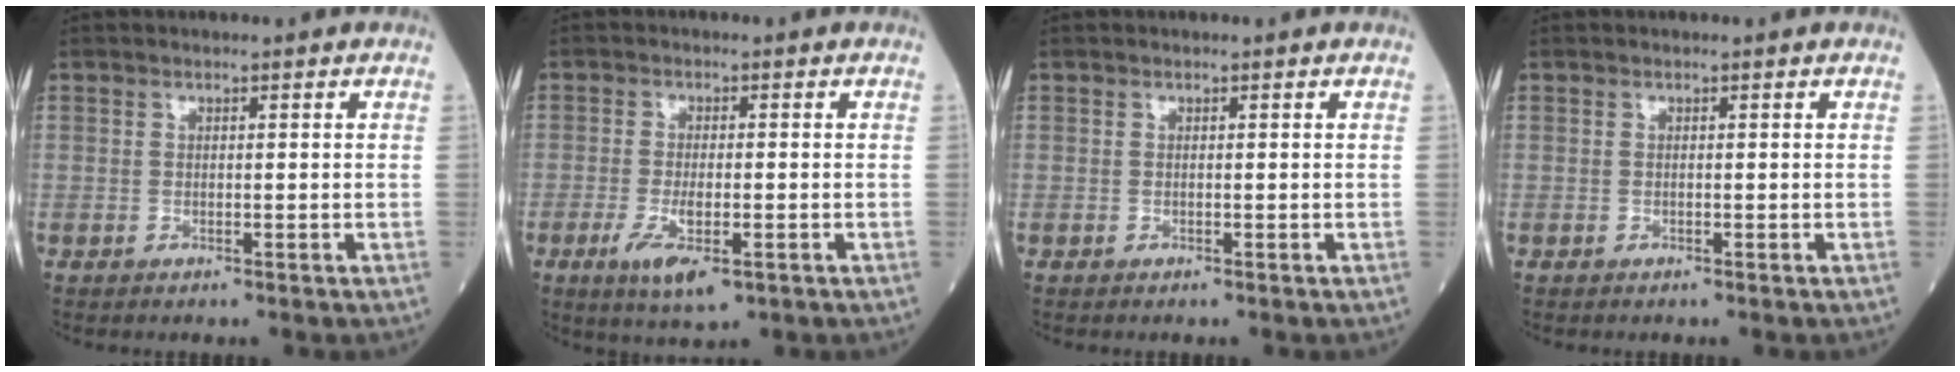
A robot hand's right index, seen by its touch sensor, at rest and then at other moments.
{"total": 5.8, "force": [-2.5, 1.5, 5.0], "torque": [-0.098, -0.012, -0.036]}
{"total": 0.0}
{"total": 0.0}